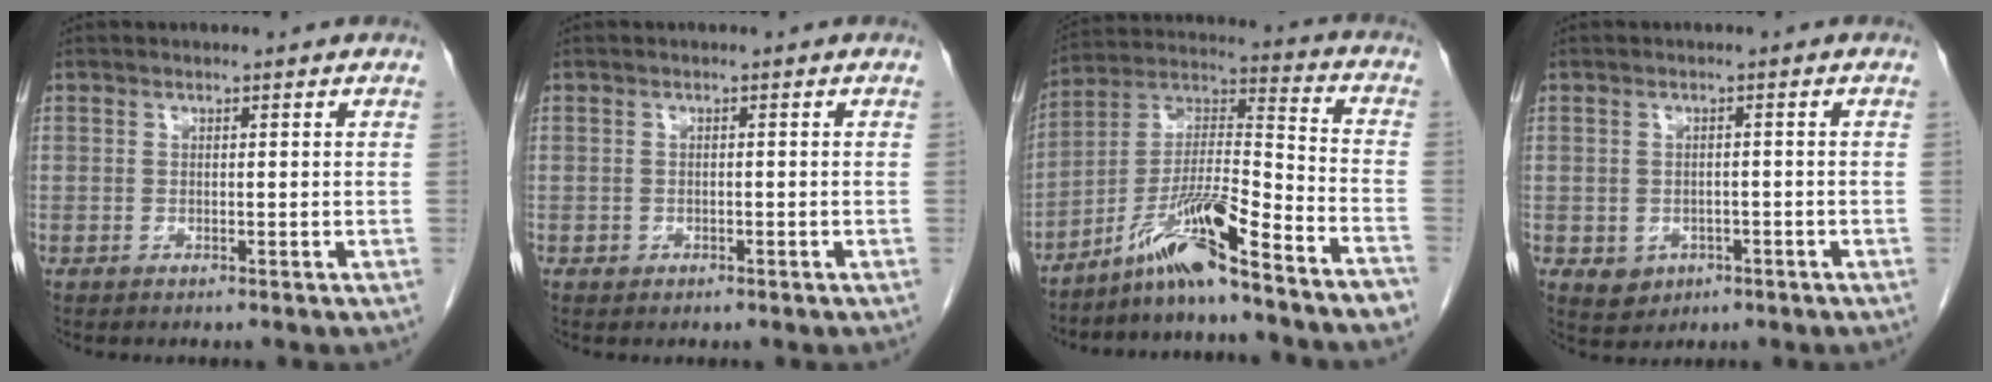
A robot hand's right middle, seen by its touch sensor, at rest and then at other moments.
{"total": 0.6, "force": [-0.3, 0.5, 0.2], "torque": [-0.008, 0.000, -0.003]}
{"total": 13.6, "force": [-10.4, -0.2, 8.7], "torque": [-0.156, 0.016, -0.183]}
{"total": 3.6, "force": [-1.4, 3.1, 1.3], "torque": [-0.023, 0.000, -0.008]}